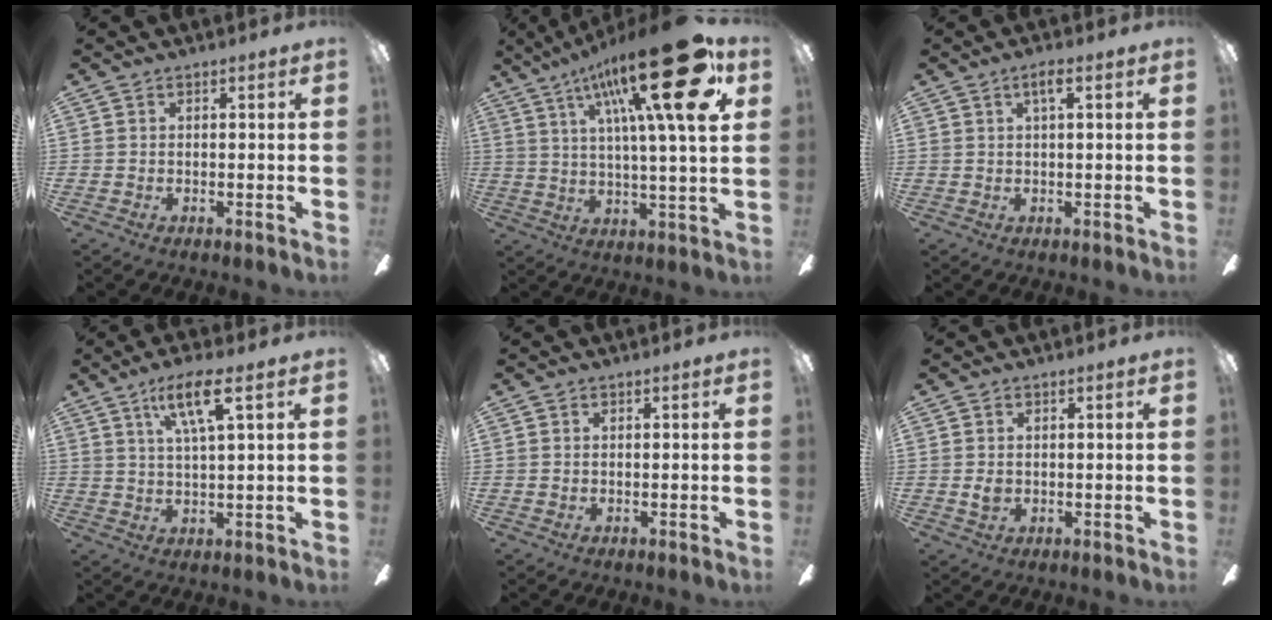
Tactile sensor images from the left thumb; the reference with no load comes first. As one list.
[{"total": 26.9, "force": [12.5, 6.6, 22.8], "torque": [-0.351, -0.057, 0.189]}, {"total": 2.8, "force": [1.2, 0.6, 2.4], "torque": [-0.035, -0.001, 0.016]}, {"total": 8.8, "force": [4.6, 1.5, 7.4], "torque": [-0.143, -0.003, 0.075]}, {"total": 0.0}, {"total": 2.2, "force": [0.2, 1.7, 1.4], "torque": [-0.020, 0.002, 0.000]}]